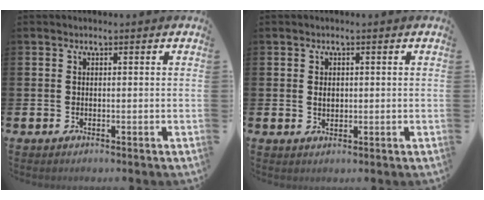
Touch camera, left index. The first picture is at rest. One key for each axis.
{"total": 1.3, "fx": 0.4, "fy": 0.9, "fz": 0.8, "tx": 0.002, "ty": -0.003, "tz": 0.002}